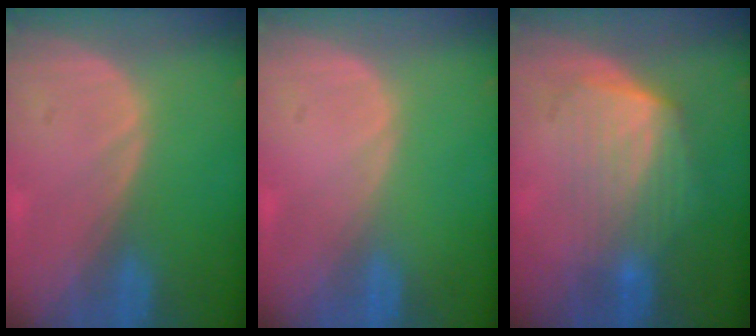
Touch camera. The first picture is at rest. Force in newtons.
{"total": 0.0}
{"total": 6.9, "press": 6.3, "slide": 2.8}